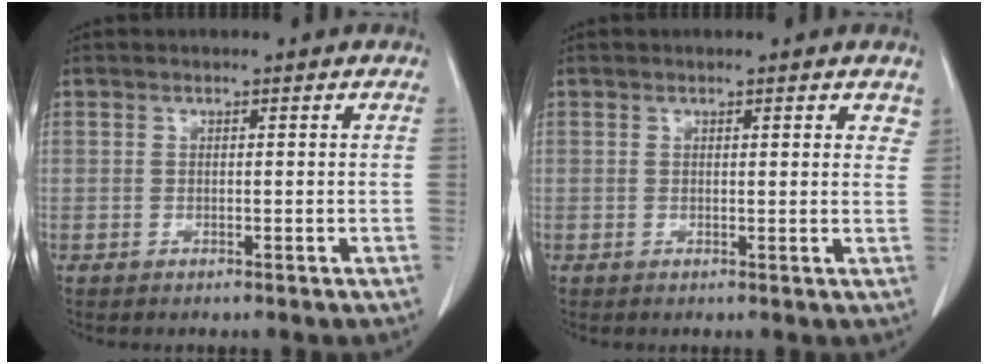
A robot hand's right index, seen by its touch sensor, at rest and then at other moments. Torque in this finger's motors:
{"motor_torque": [0.02, 0.02, 0.00, -0.01]}